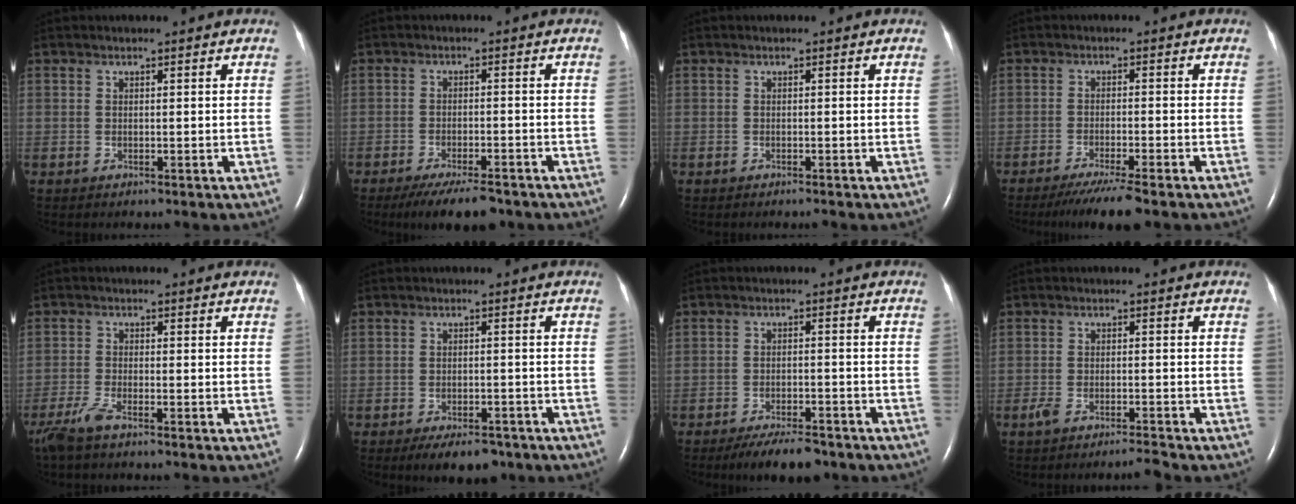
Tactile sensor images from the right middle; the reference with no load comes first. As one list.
[{"total": 8.0, "force": [-6.4, 1.7, 4.4], "torque": [-0.069, -0.014, -0.102]}, {"total": 0.5, "force": [-0.5, 0.0, 0.2], "torque": [-0.008, -0.001, -0.009]}, {"total": 6.5, "force": [-5.1, -0.5, 4.0], "torque": [-0.064, -0.018, -0.085]}, {"total": 3.7, "force": [-2.9, 0.3, 2.3], "torque": [-0.061, -0.010, -0.063]}, {"total": 6.0, "force": [-4.6, 2.4, 3.1], "torque": [-0.043, -0.002, -0.066]}, {"total": 6.8, "force": [-5.6, 1.7, 3.5], "torque": [-0.056, -0.009, -0.093]}, {"total": 2.7, "force": [-2.4, -0.1, 1.3], "torque": [-0.033, -0.005, -0.046]}]